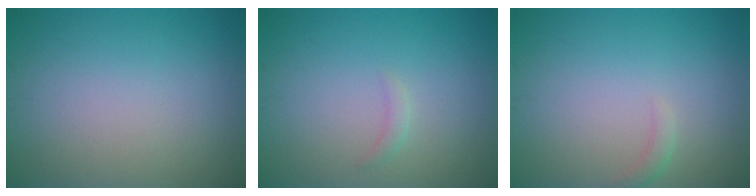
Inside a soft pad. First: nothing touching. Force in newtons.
{"total": 0.8, "press": 0.8, "slide": 0.1}
{"total": 1.0, "press": 0.9, "slide": 0.2}